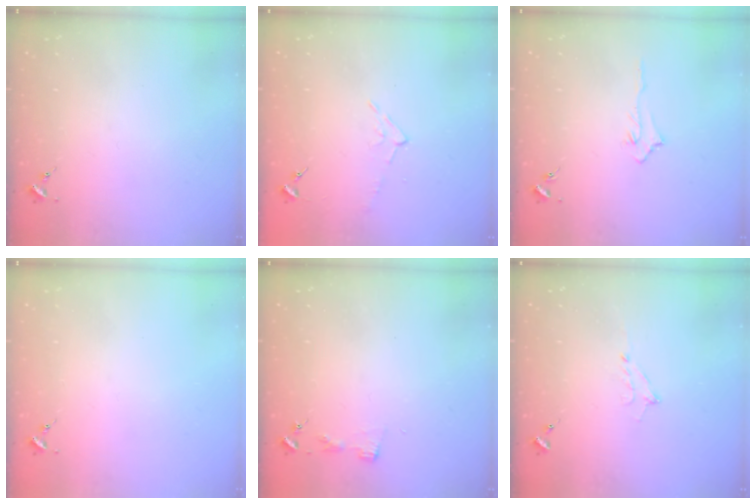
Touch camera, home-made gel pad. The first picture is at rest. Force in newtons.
{"total": 4.7, "press": 4.7, "slide": 0.5}
{"total": 3.4, "press": 3.4, "slide": 0.4}
{"total": 0.0}
{"total": 2.9, "press": 2.9, "slide": 0.3}
{"total": 5.2, "press": 5.2, "slide": 0.3}